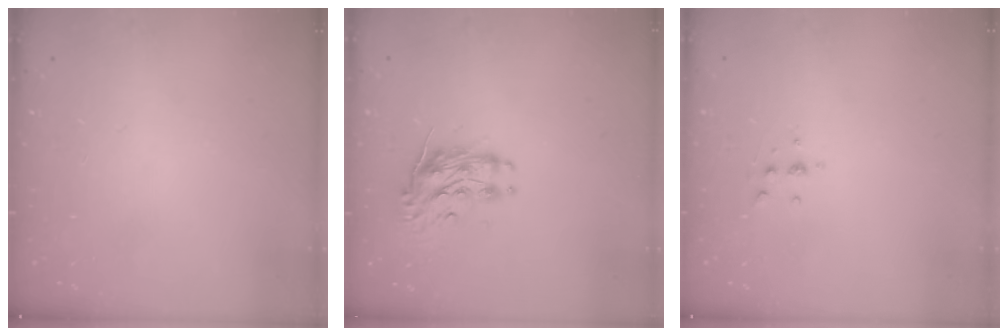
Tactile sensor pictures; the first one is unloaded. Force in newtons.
{"total": 8.9, "press": 8.9, "slide": 0.3}
{"total": 6.1, "press": 6.1, "slide": 0.7}